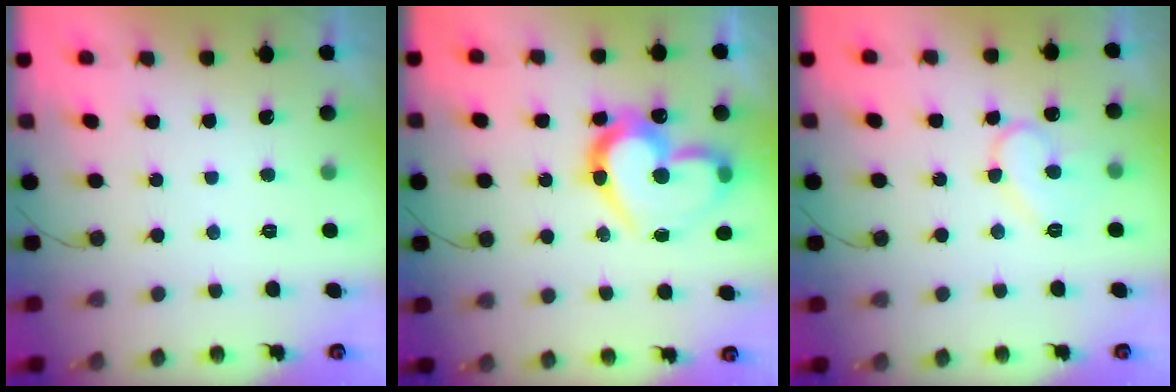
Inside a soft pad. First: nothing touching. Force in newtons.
{"total": 19.4, "press": 19.3, "slide": 1.9}
{"total": 10.5, "press": 10.5, "slide": 1.0}